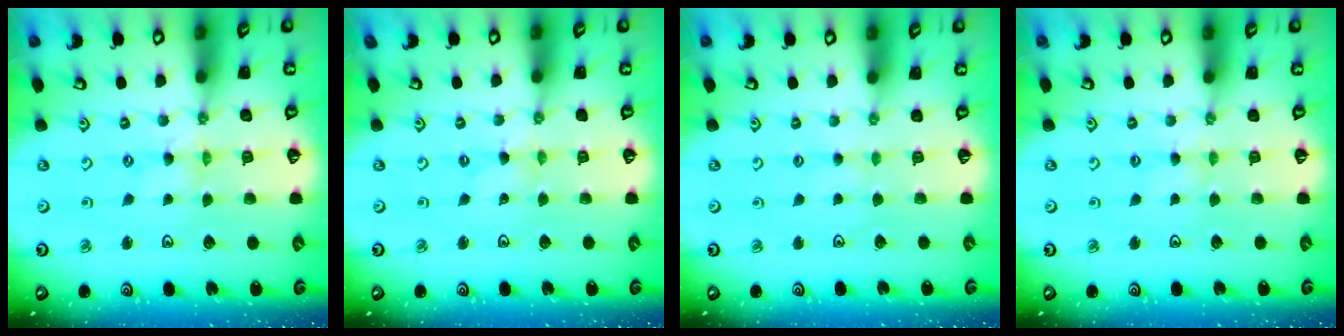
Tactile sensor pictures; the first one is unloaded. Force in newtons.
{"total": 0.0}
{"total": 2.0, "press": 2.0, "slide": 0.3}
{"total": 1.4, "press": 1.4, "slide": 0.3}